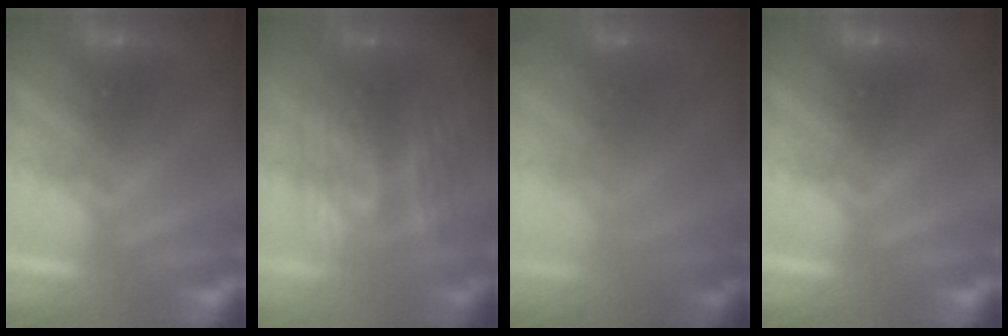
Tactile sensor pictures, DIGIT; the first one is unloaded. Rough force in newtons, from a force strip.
{"total": 8.9}
{"total": 8.2}
{"total": 0.0}